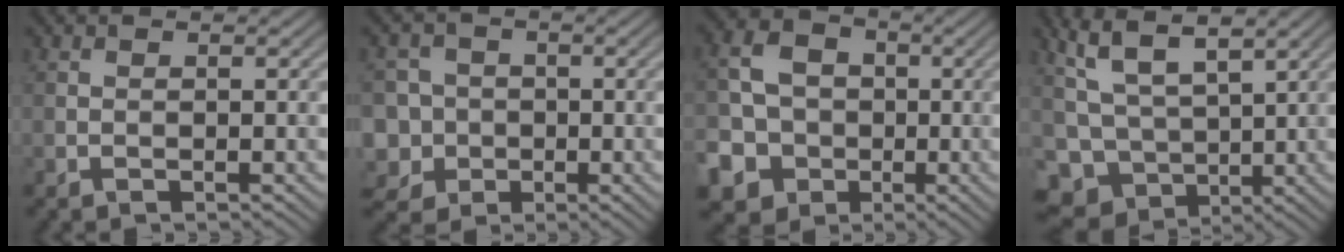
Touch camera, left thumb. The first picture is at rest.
{"total": 6.7, "force": [-1.4, 6.3, 1.5], "torque": [-0.051, 0.005, -0.055]}
{"total": 10.4, "force": [-2.7, 9.5, 3.4], "torque": [-0.113, -0.025, -0.074]}
{"total": 7.6, "force": [3.2, 4.6, 5.1], "torque": [-0.137, -0.005, 0.068]}